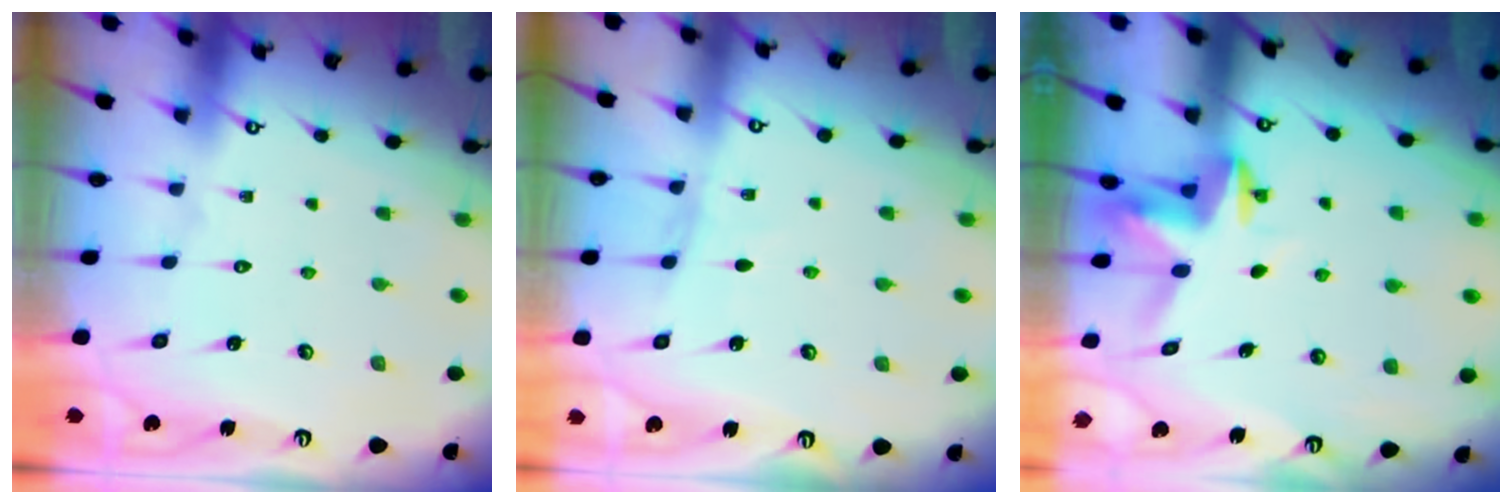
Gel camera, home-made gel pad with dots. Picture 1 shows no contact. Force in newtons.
{"total": 3.9, "press": 3.9, "slide": 0.5}
{"total": 3.7, "press": 3.7, "slide": 0.3}